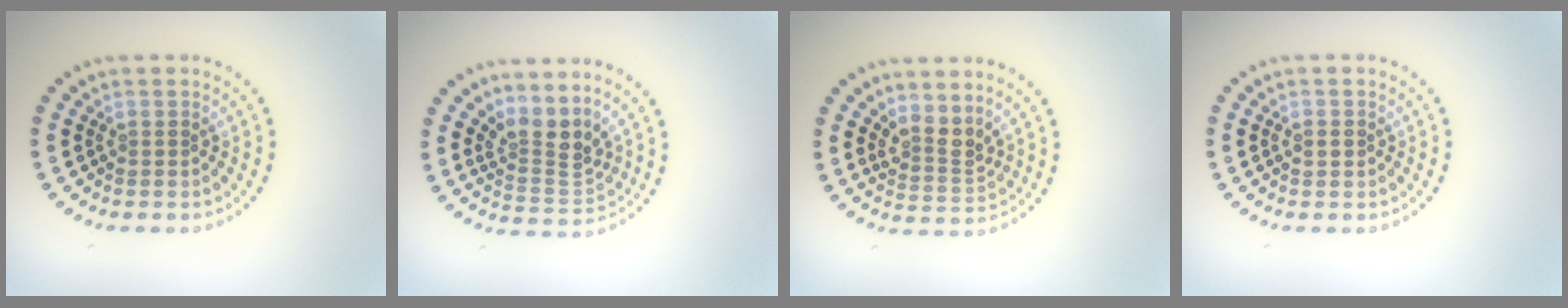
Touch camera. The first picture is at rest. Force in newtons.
{"total": 3.4, "press": 2.5, "slide": 2.3}
{"total": 2.8, "press": 2.0, "slide": 2.0}
{"total": 1.2, "press": 1.2, "slide": 0.1}